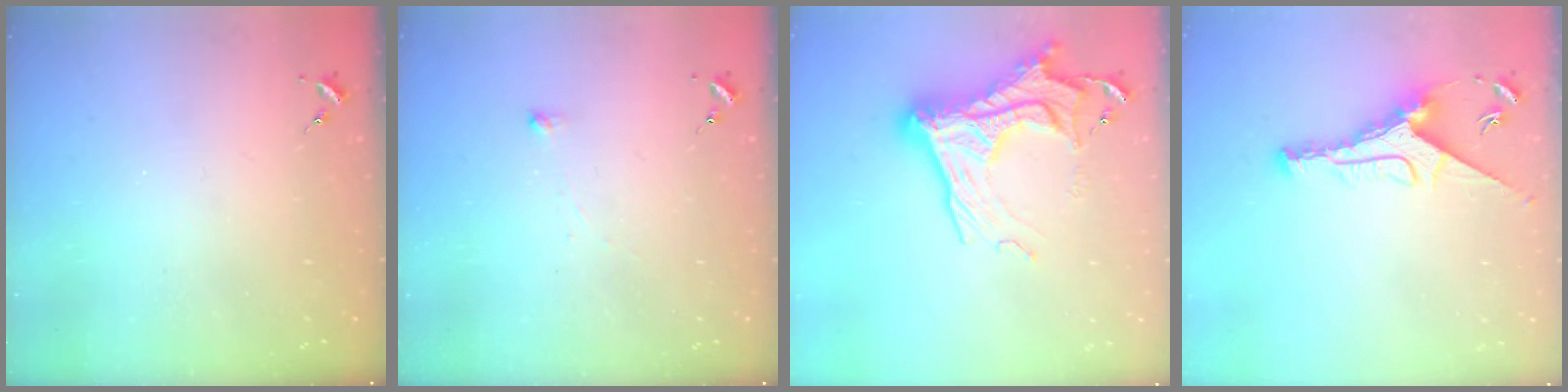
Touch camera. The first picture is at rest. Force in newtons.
{"total": 2.5, "press": 2.5, "slide": 0.2}
{"total": 20.8, "press": 20.7, "slide": 1.7}
{"total": 9.2, "press": 9.2, "slide": 0.5}